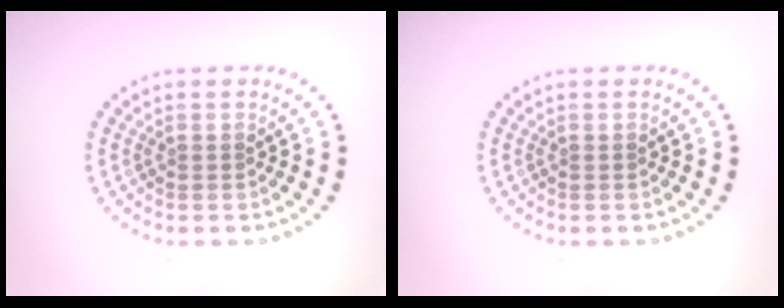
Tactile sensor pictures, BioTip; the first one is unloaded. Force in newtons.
{"total": 0.0}